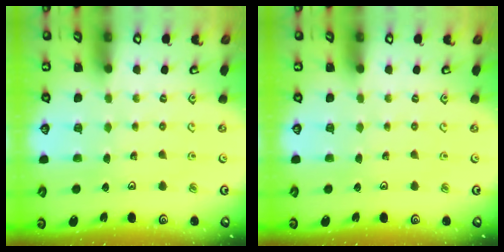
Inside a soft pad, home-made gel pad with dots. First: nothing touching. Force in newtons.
{"total": 0.0}